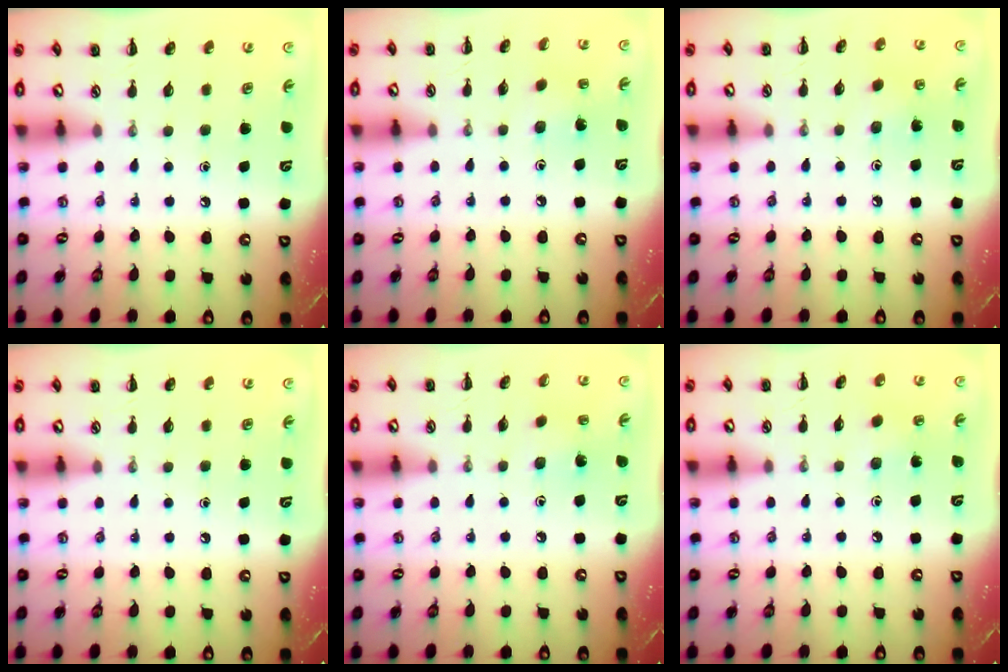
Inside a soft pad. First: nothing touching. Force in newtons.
{"total": 1.8, "press": 1.7, "slide": 0.7}
{"total": 3.1, "press": 3.0, "slide": 0.9}
{"total": 0.0}
{"total": 1.5, "press": 1.4, "slide": 0.5}
{"total": 2.4, "press": 2.3, "slide": 0.8}